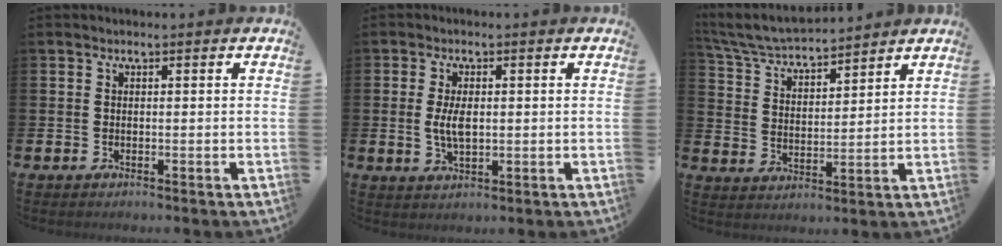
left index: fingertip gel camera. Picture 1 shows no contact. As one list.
[{"total": 4.0, "force": [0.3, 1.9, 3.5], "torque": [-0.062, 0.003, 0.002]}, {"total": 5.7, "force": [5.6, 0.8, 1.2], "torque": [-0.053, -0.037, 0.097]}]